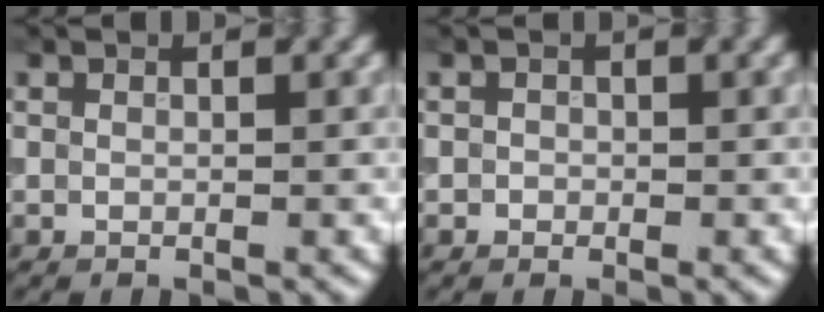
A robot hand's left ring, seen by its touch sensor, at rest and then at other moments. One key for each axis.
{"total": 0.6, "fx": -0.2, "fy": 0.6, "fz": 0.1, "tx": 0.004, "ty": -0.004, "tz": -0.004}